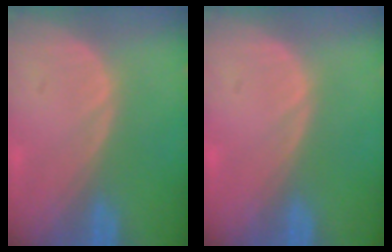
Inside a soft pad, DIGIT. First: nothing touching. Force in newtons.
{"total": 0.0}